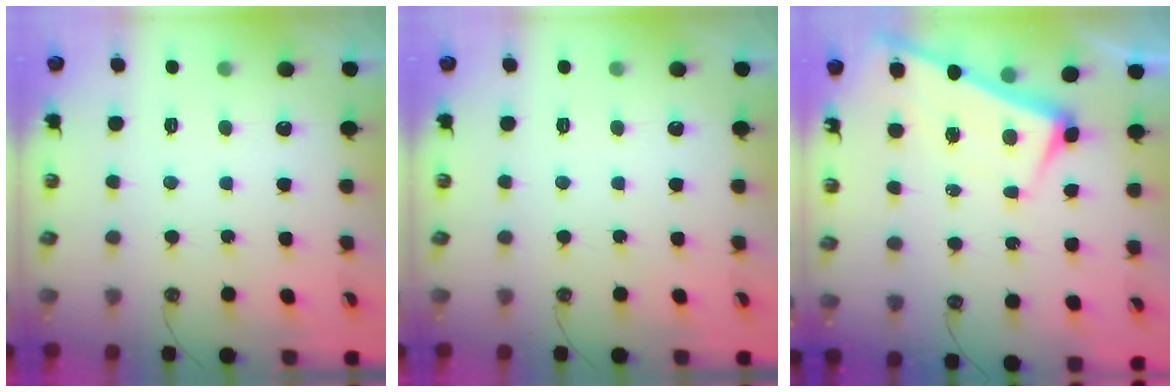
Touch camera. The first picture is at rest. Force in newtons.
{"total": 0.0}
{"total": 1.9, "press": 1.8, "slide": 0.6}